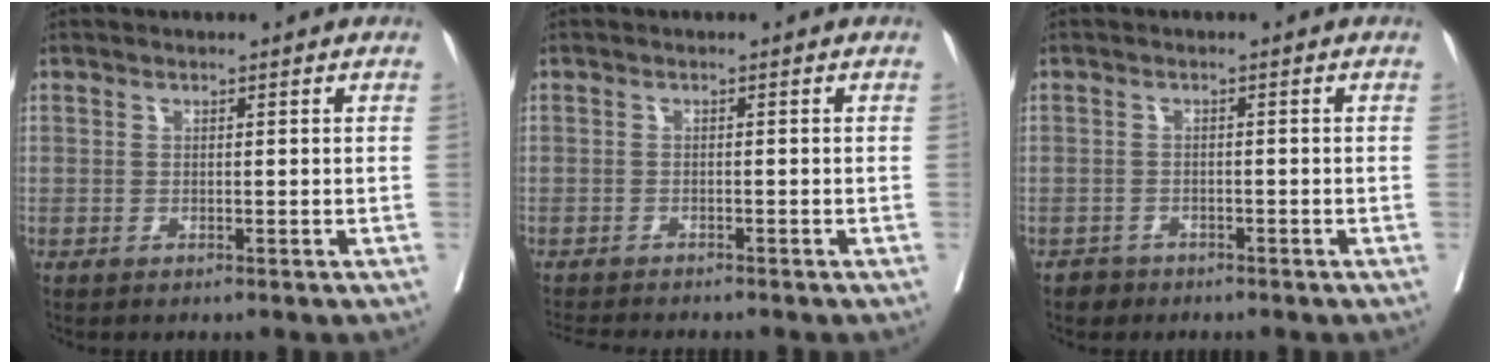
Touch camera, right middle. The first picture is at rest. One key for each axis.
{"total": 5.3, "fx": -5.0, "fy": 0.3, "fz": 1.8, "tx": -0.027, "ty": -0.013, "tz": -0.078}
{"total": 1.7, "fx": -1.3, "fy": 1.1, "fz": -0.2, "tx": -0.005, "ty": 0.004, "tz": -0.023}